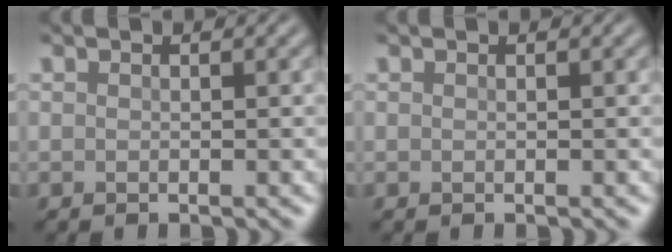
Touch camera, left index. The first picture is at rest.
{"total": 0.0}